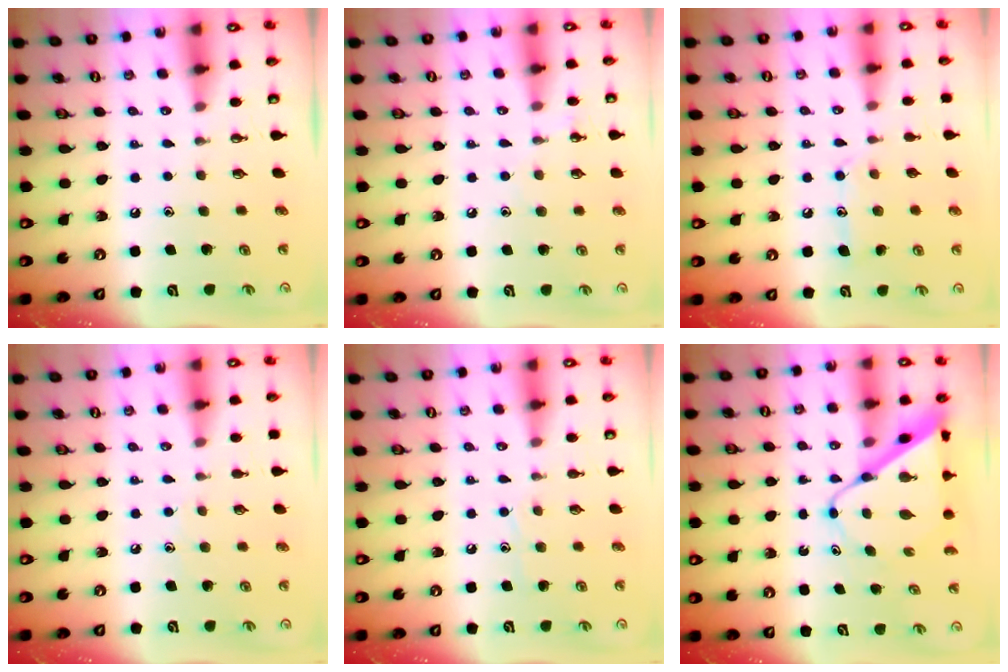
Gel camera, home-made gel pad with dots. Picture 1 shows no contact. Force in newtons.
{"total": 4.8, "press": 4.8, "slide": 0.5}
{"total": 9.6, "press": 9.6, "slide": 0.5}
{"total": 3.9, "press": 3.8, "slide": 0.5}
{"total": 6.5, "press": 6.5, "slide": 0.7}
{"total": 9.9, "press": 9.9, "slide": 0.7}